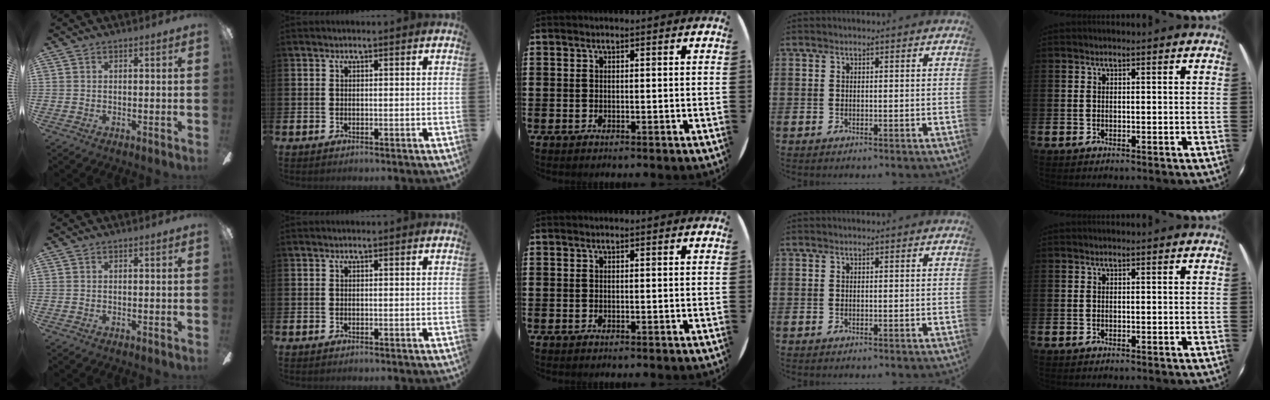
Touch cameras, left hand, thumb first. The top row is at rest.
{}